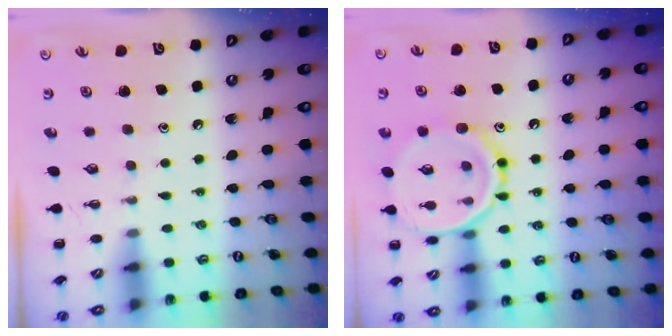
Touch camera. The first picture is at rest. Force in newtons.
{"total": 14.0, "press": 14.0, "slide": 0.6}